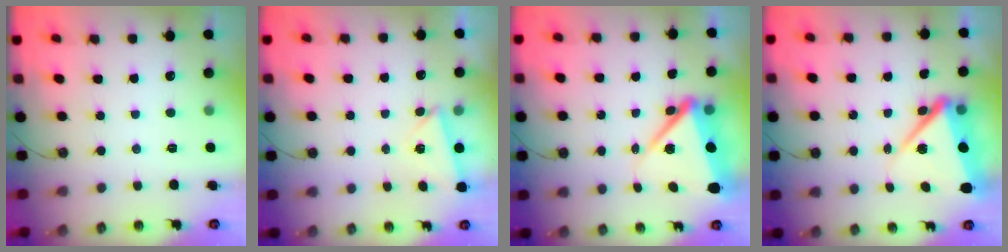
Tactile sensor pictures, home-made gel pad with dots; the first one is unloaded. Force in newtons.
{"total": 3.1, "press": 2.4, "slide": 2.0}
{"total": 10.0, "press": 9.9, "slide": 1.7}
{"total": 9.7, "press": 9.6, "slide": 1.6}